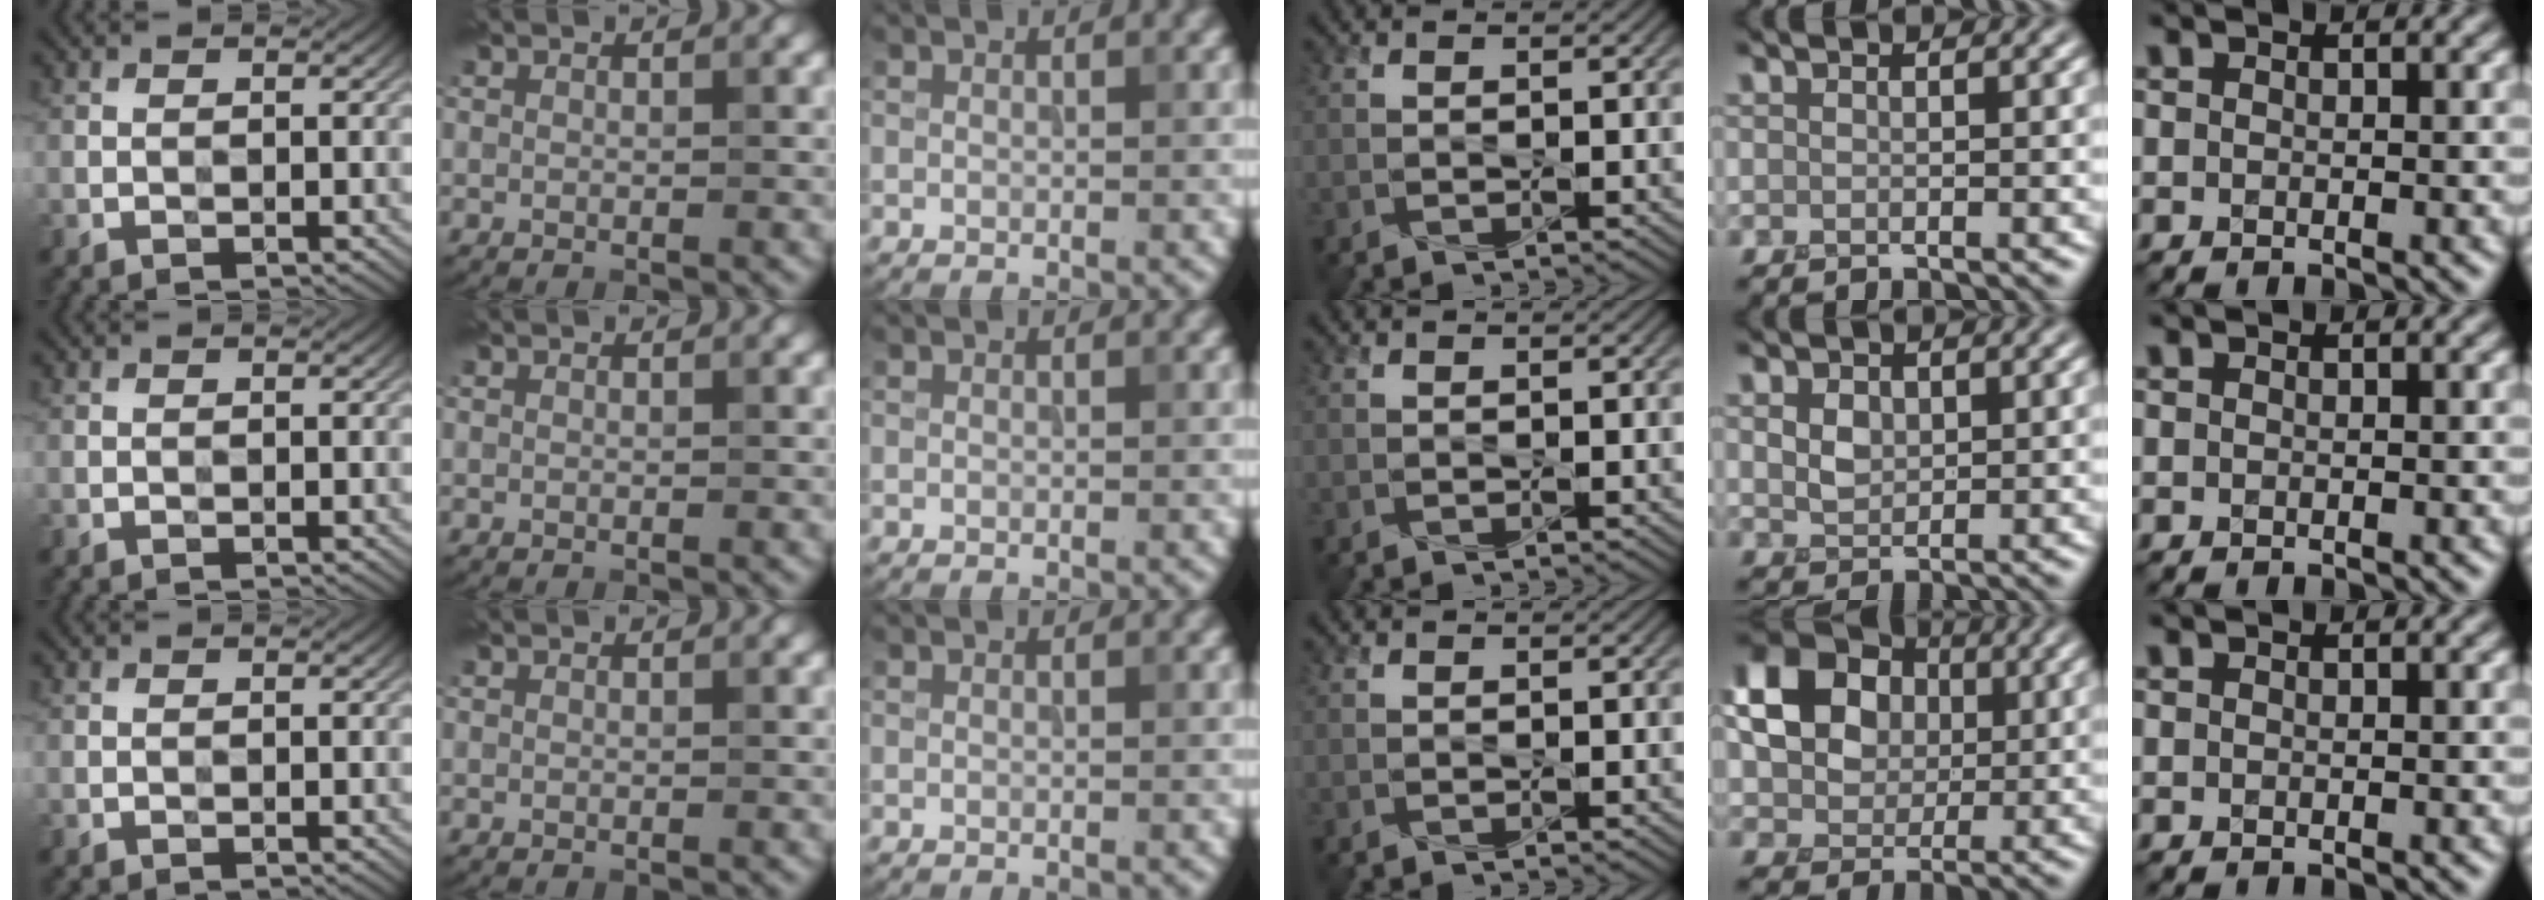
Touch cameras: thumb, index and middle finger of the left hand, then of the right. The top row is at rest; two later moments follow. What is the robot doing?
{"motion": "press", "object": "joystick"}